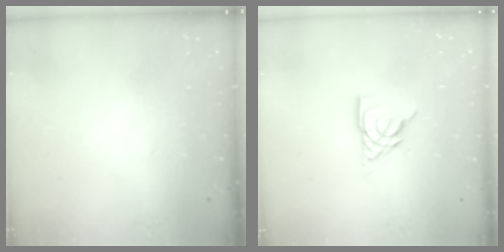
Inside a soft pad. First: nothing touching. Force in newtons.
{"total": 10.2, "press": 10.1, "slide": 1.4}